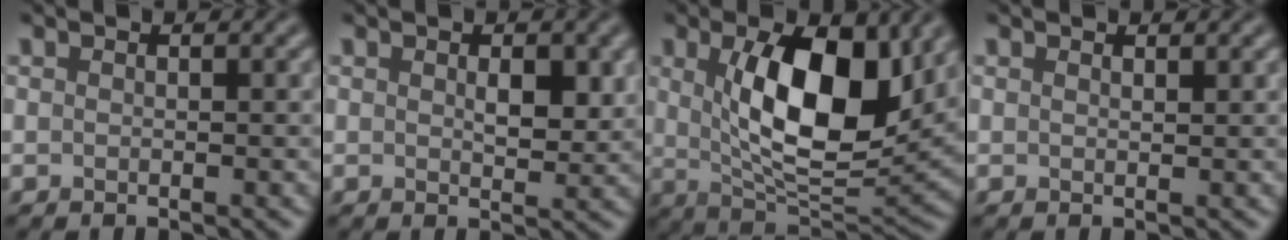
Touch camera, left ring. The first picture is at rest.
{"total": 2.4, "force": [0.6, 1.2, 2.0], "torque": [-0.028, -0.005, 0.015]}
{"total": 10.5, "force": [2.4, 4.4, 9.2], "torque": [-0.147, -0.006, 0.042]}
{"total": 0.6, "force": [0.5, 0.1, 0.2], "torque": [-0.001, -0.001, 0.011]}